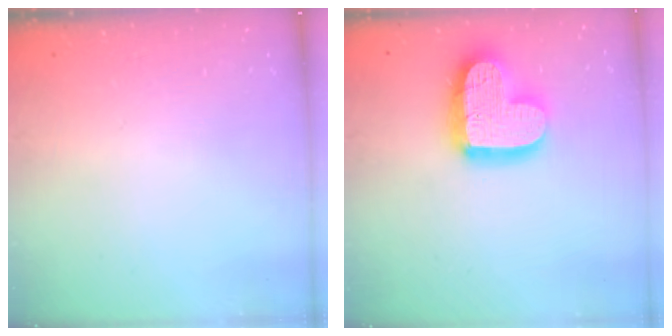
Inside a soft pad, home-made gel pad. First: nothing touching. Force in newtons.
{"total": 17.0, "press": 17.0, "slide": 1.3}